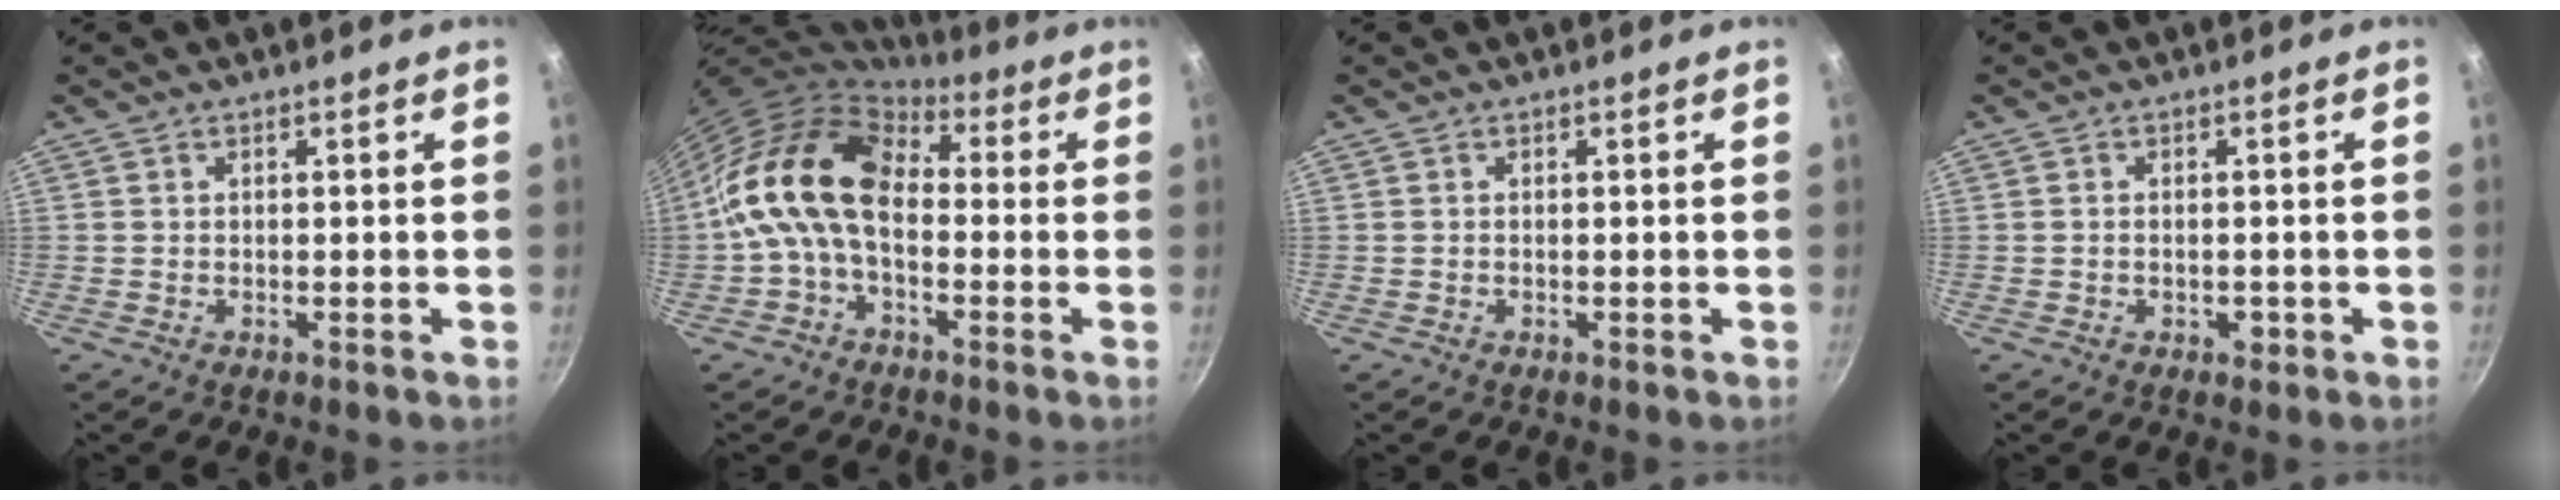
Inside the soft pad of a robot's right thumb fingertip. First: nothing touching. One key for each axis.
{"total": 13.8, "fx": -0.3, "fy": 9.2, "fz": 10.3, "tx": -0.161, "ty": 0.034, "tz": -0.028}
{"total": 0.0}
{"total": 1.8, "fx": -0.6, "fy": 1.2, "fz": 1.3, "tx": -0.017, "ty": 0.002, "tz": -0.008}